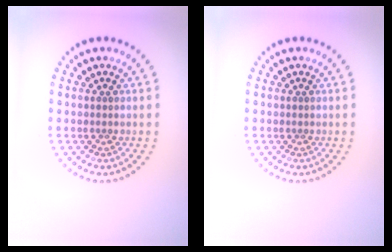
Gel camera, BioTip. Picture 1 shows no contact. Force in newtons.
{"total": 0.0}